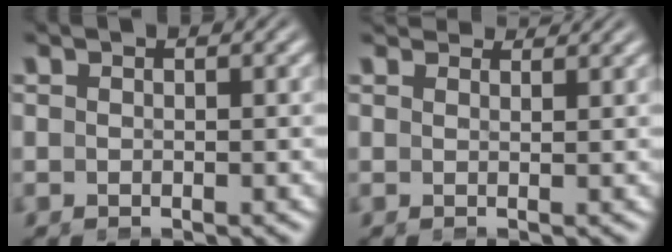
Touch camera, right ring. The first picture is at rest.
{"total": 2.6, "force": [2.5, -0.3, 0.4], "torque": [0.004, 0.006, 0.043]}